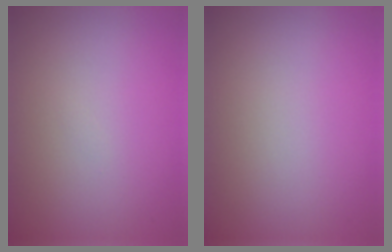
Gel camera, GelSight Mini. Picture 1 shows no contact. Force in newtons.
{"total": 0.0}